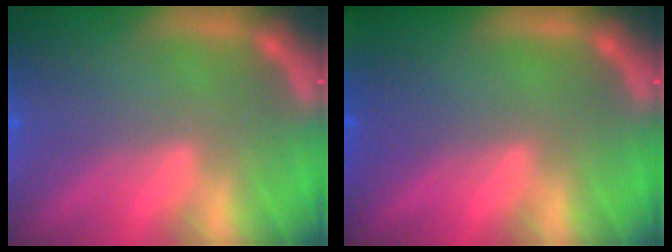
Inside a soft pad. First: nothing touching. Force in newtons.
{"total": 1.9}